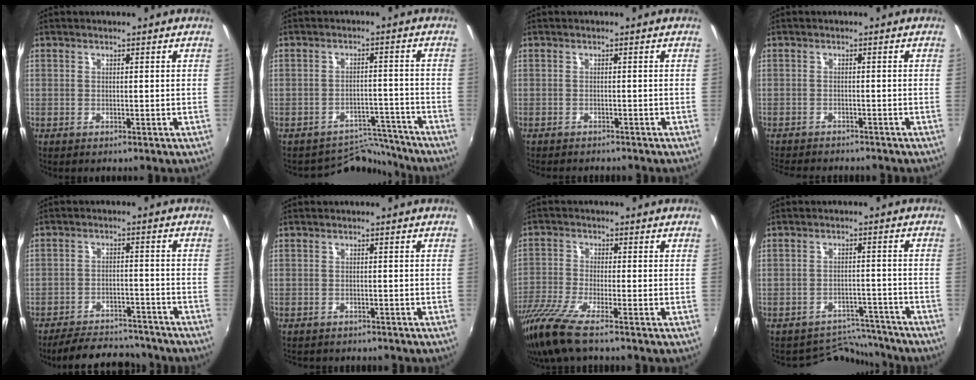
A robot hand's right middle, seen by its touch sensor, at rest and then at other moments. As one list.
[{"total": 7.1, "force": [-6.9, 1.6, -1.0], "torque": [0.014, 0.022, -0.101]}, {"total": 3.2, "force": [-3.0, 0.6, 1.0], "torque": [-0.027, -0.013, -0.045]}, {"total": 7.4, "force": [-6.8, 1.5, 2.5], "torque": [-0.065, -0.017, -0.104]}, {"total": 13.4, "force": [-11.9, 4.1, 4.6], "torque": [-0.109, 0.009, -0.162]}, {"total": 2.8, "force": [-2.6, 0.8, 0.7], "torque": [-0.021, -0.013, -0.035]}, {"total": 8.9, "force": [-6.8, 0.1, 5.8], "torque": [-0.136, -0.032, -0.132]}, {"total": 7.2, "force": [-6.9, 2.0, -1.0], "torque": [0.013, 0.019, -0.100]}]